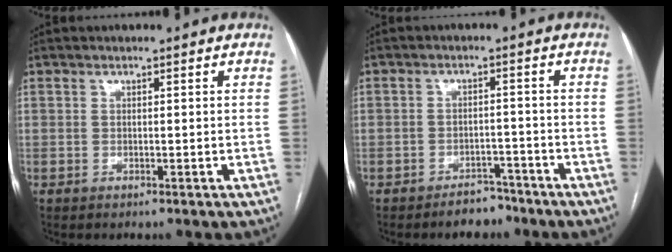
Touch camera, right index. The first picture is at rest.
{"total": 4.1, "force": [-3.4, 2.2, 1.0], "torque": [-0.010, 0.009, -0.047]}